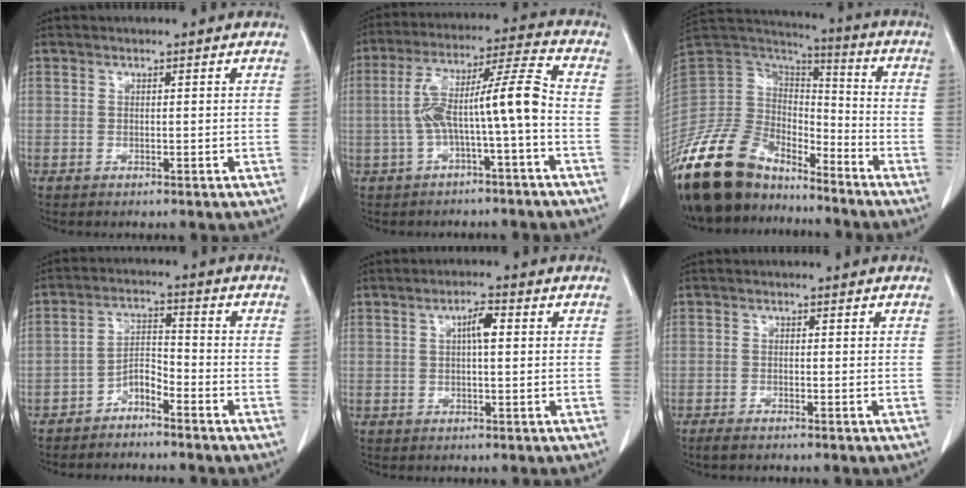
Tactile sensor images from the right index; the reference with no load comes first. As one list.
[{"total": 10.8, "force": [-2.0, 0.2, 10.6], "torque": [-0.190, 0.040, -0.035]}, {"total": 19.7, "force": [-16.1, 8.3, 7.6], "torque": [-0.167, 0.033, -0.300]}, {"total": 4.0, "force": [-3.2, 1.1, 2.0], "torque": [-0.034, 0.007, -0.061]}, {"total": 3.1, "force": [0.6, 0.7, 2.9], "torque": [-0.051, 0.007, 0.008]}, {"total": 1.9, "force": [-1.6, 0.3, 1.0], "torque": [-0.018, -0.003, -0.026]}]